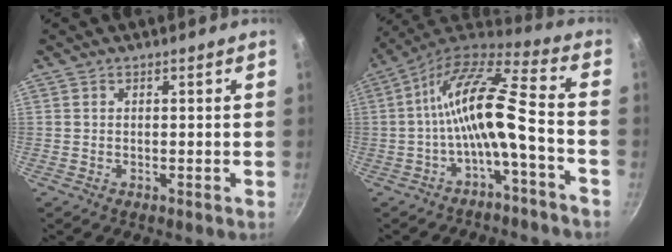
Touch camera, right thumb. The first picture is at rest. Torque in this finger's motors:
{"motor_torque": [2.41, 2.60, 1.59, -0.33, 0.40]}